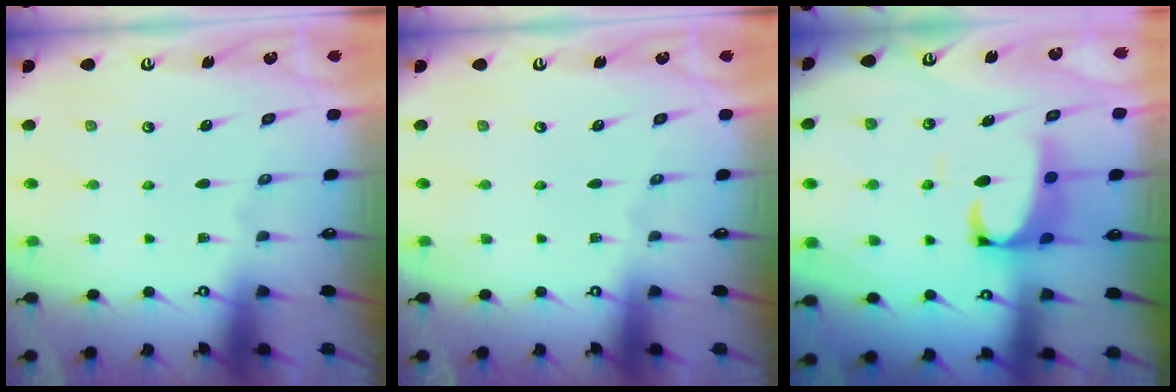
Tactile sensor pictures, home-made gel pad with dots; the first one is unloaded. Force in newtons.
{"total": 0.0}
{"total": 3.8, "press": 3.6, "slide": 1.2}